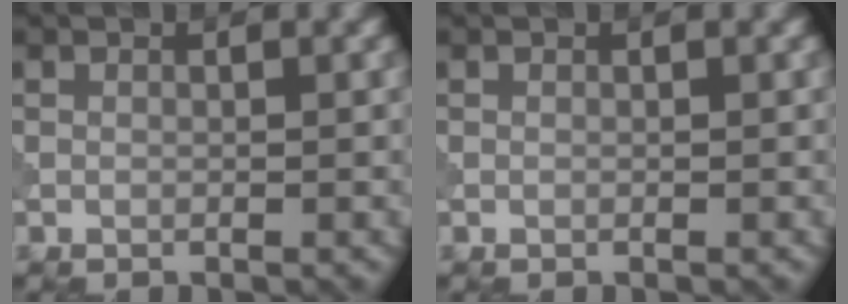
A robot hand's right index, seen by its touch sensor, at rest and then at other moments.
{"total": 0.0}